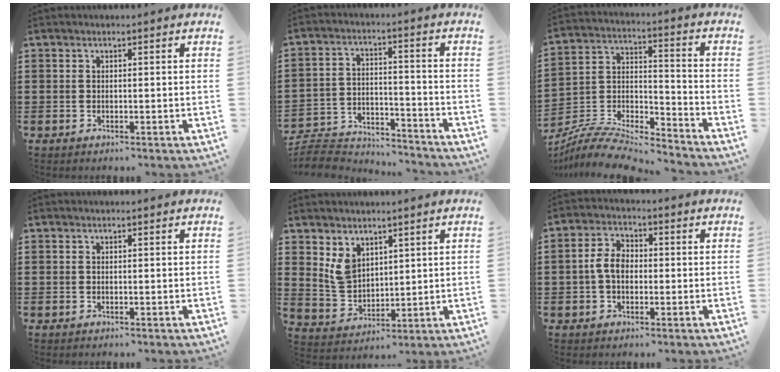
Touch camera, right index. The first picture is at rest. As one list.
[{"total": 7.4, "force": [-7.1, 1.3, 1.4], "torque": [-0.043, 0.011, -0.143]}, {"total": 8.6, "force": [-8.2, 1.4, 2.1], "torque": [-0.045, 0.006, -0.165]}, {"total": 0.0}, {"total": 4.9, "force": [3.0, 3.3, 2.1], "torque": [-0.062, 0.001, 0.056]}, {"total": 4.6, "force": [-0.5, 2.9, 3.5], "torque": [-0.083, 0.005, -0.015]}]